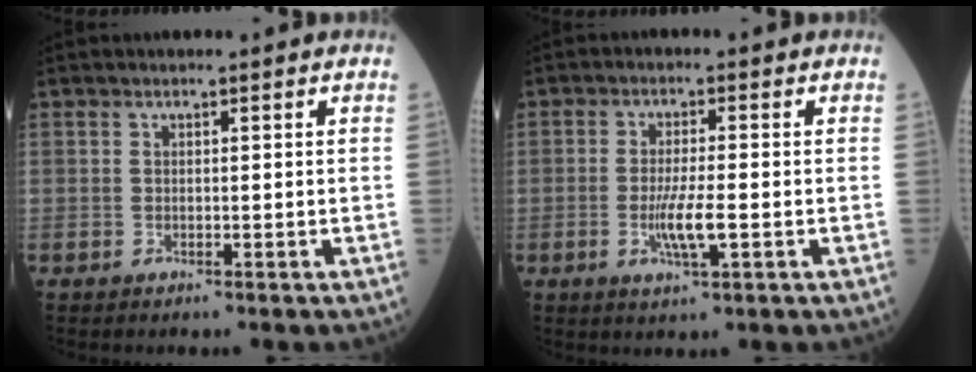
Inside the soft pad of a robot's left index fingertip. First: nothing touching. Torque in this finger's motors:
{"motor_torque": [0.99, 0.02, 0.39, 0.13]}